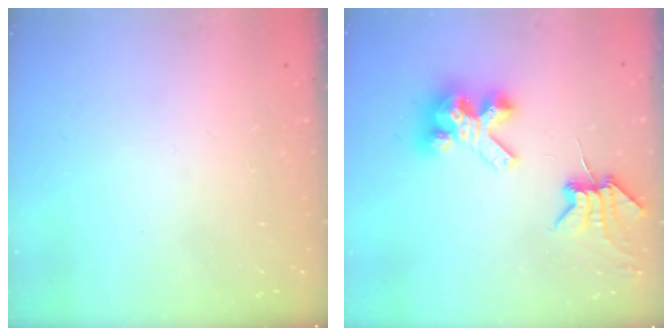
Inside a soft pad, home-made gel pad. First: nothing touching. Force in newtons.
{"total": 9.1, "press": 9.1, "slide": 1.2}